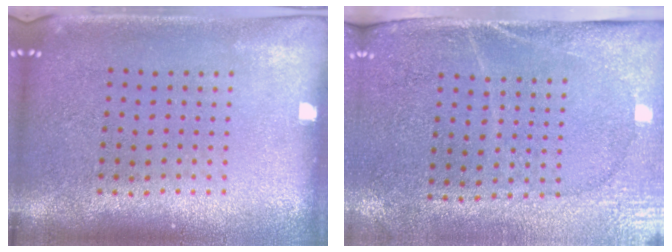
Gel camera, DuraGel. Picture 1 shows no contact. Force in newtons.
{"total": 2.9, "press": 2.5, "slide": 1.4}